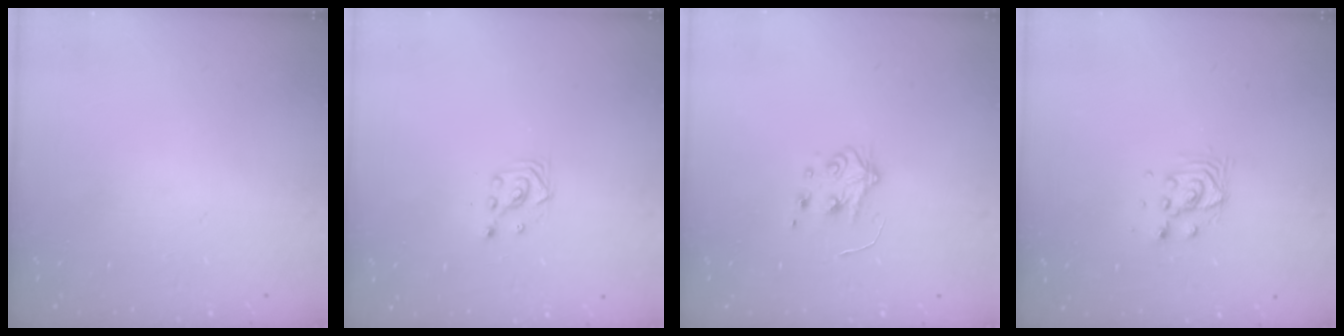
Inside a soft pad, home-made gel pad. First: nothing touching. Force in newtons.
{"total": 3.4, "press": 3.3, "slide": 0.3}
{"total": 4.9, "press": 4.8, "slide": 0.5}
{"total": 5.4, "press": 5.4, "slide": 0.1}